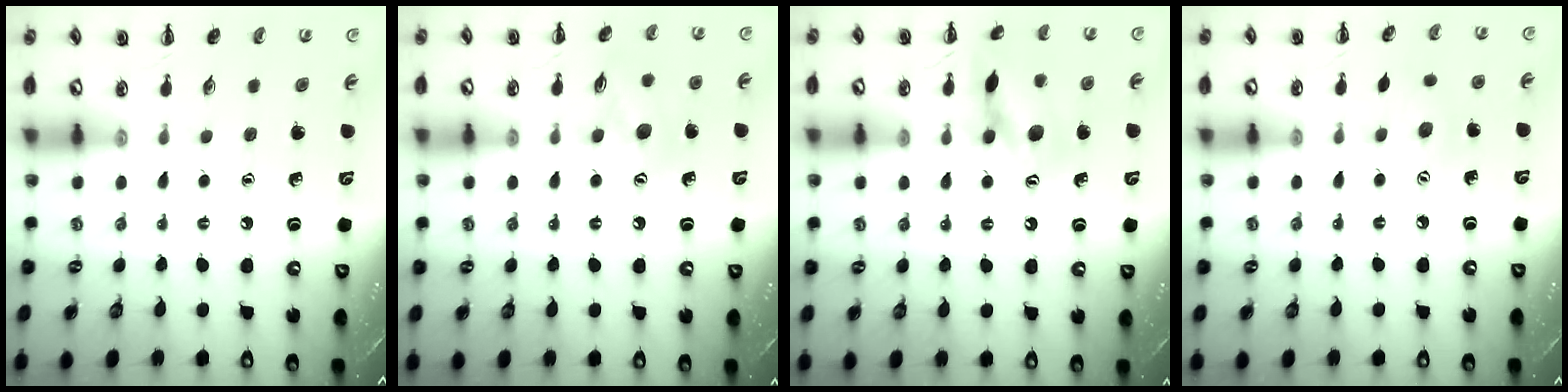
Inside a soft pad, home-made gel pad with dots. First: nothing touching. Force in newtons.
{"total": 10.5, "press": 10.5, "slide": 0.9}
{"total": 13.9, "press": 13.9, "slide": 1.3}
{"total": 5.8, "press": 5.7, "slide": 1.3}